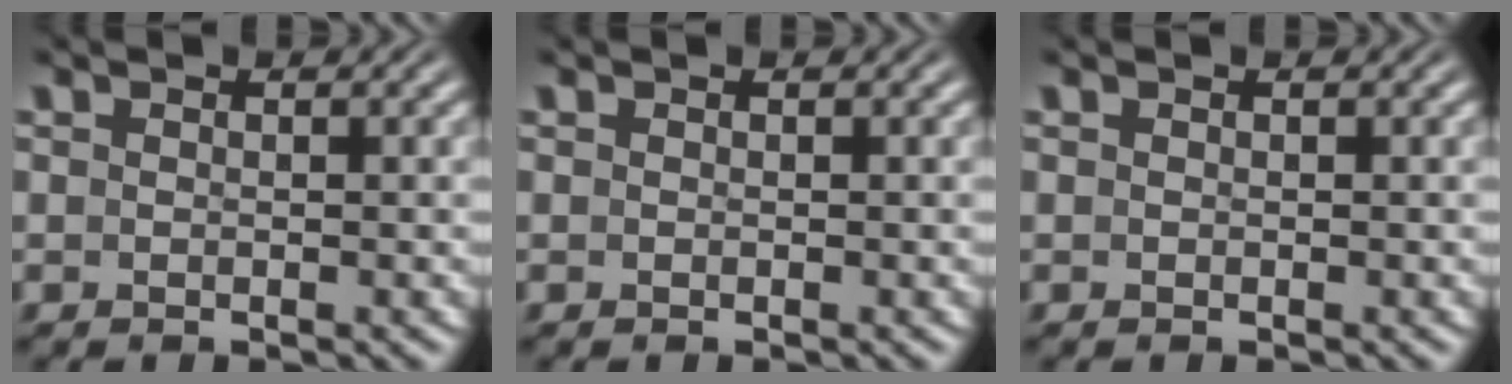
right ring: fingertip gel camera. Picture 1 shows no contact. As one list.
[{"total": 0.0}, {"total": 0.0}]